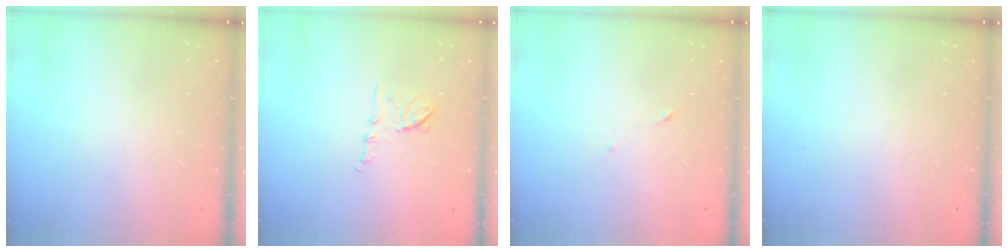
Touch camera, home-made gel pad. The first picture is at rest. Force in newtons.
{"total": 8.3, "press": 8.3, "slide": 1.1}
{"total": 3.8, "press": 3.7, "slide": 0.9}
{"total": 0.0}